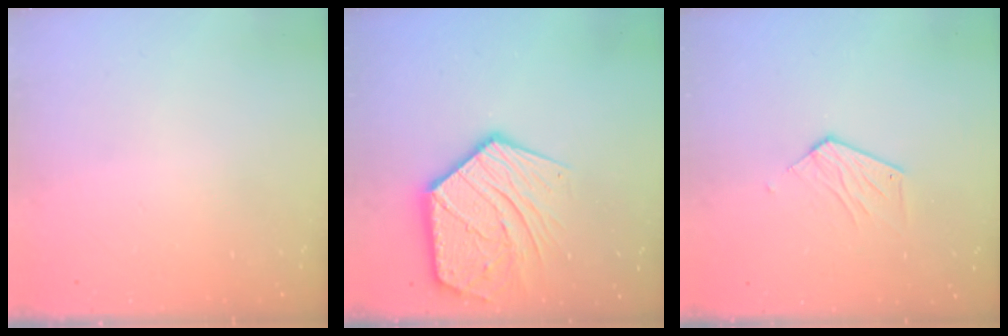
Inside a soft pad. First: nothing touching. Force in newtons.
{"total": 17.2, "press": 17.2, "slide": 1.4}
{"total": 5.3, "press": 5.3, "slide": 0.4}